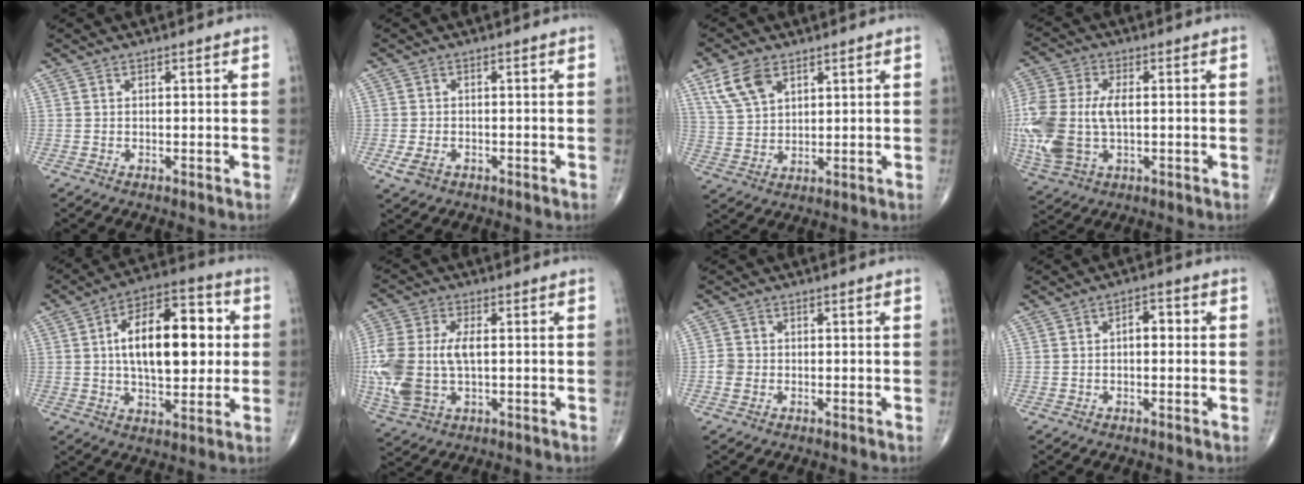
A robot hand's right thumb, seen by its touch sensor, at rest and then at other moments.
{"total": 3.2, "force": [-1.4, 2.1, 1.9], "torque": [-0.038, 0.002, -0.021]}
{"total": 7.9, "force": [4.4, 4.4, 4.9], "torque": [-0.087, -0.012, 0.093]}
{"total": 17.6, "force": [-0.9, 10.4, 14.2], "torque": [-0.365, -0.003, -0.009]}
{"total": 19.3, "force": [2.4, 9.6, 16.6], "torque": [-0.235, 0.017, 0.033]}
{"total": 15.8, "force": [-0.6, 9.1, 12.8], "torque": [-0.323, -0.001, -0.004]}
{"total": 2.9, "force": [-0.6, 2.4, 1.6], "torque": [-0.031, 0.007, -0.011]}
{"total": 3.6, "force": [0.2, 2.1, 3.0], "torque": [-0.035, 0.014, -0.002]}